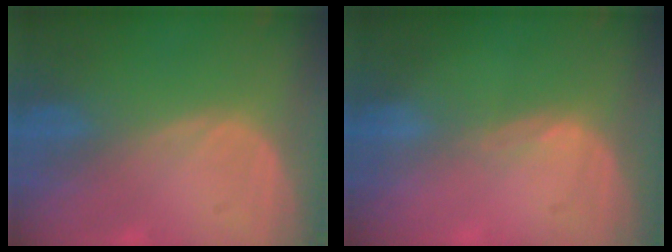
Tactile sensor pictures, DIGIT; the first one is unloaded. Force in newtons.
{"total": 1.0, "press": 0.7, "slide": 0.7}